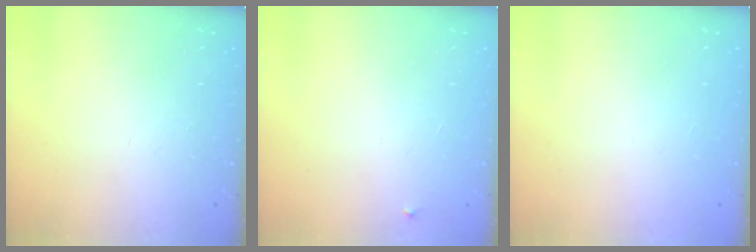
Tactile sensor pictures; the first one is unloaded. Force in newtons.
{"total": 2.1, "press": 2.1, "slide": 0.1}
{"total": 1.6, "press": 1.6, "slide": 0.1}